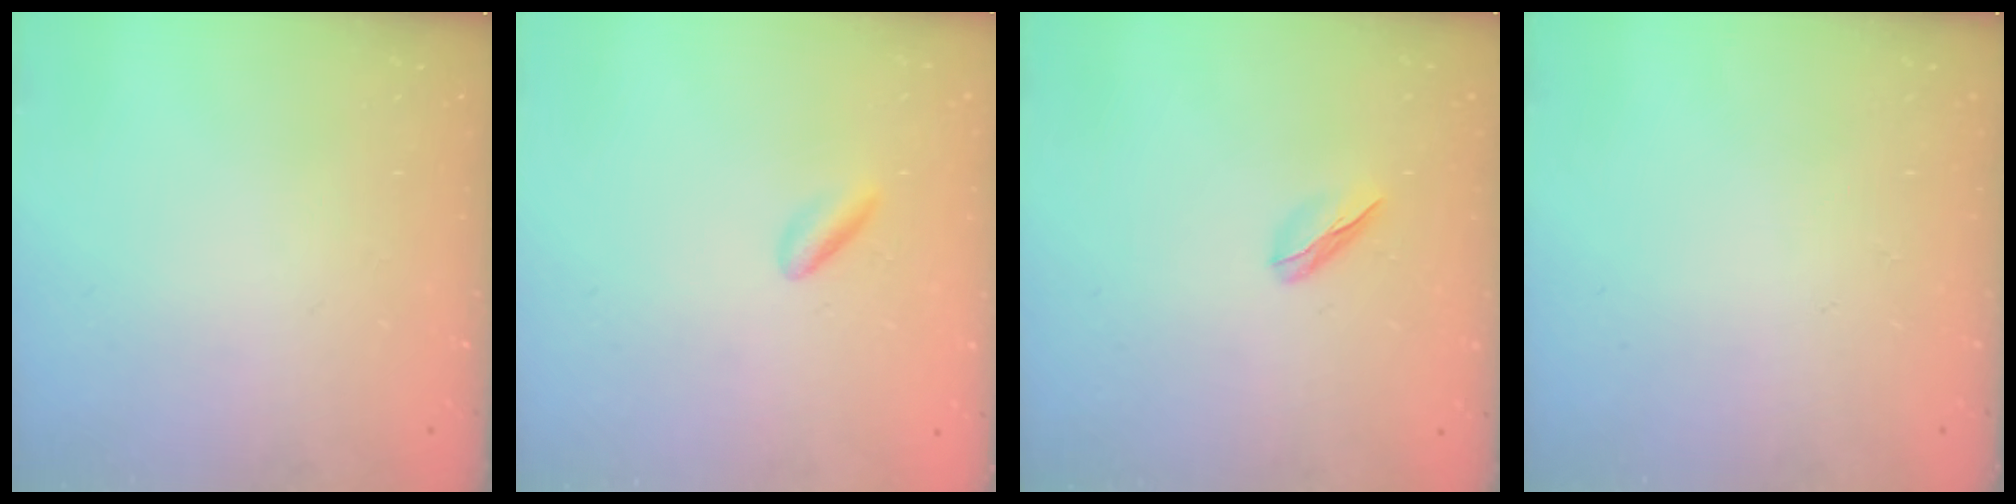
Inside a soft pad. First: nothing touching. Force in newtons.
{"total": 1.5, "press": 1.3, "slide": 0.8}
{"total": 3.5, "press": 3.4, "slide": 0.8}
{"total": 0.0}